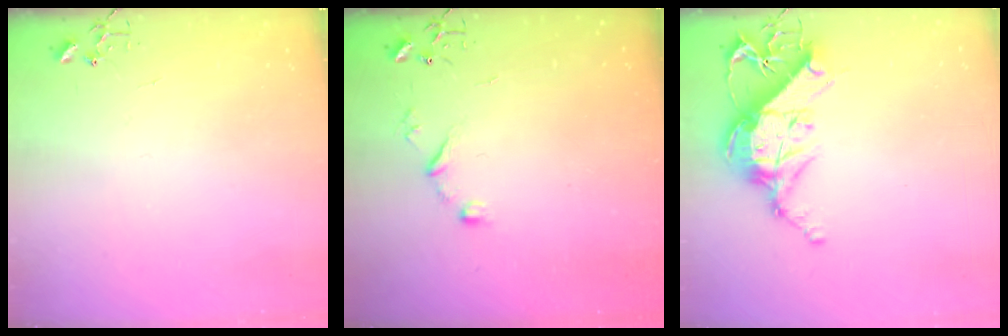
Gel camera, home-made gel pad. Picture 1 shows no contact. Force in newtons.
{"total": 6.6, "press": 6.6, "slide": 0.5}
{"total": 15.3, "press": 15.1, "slide": 2.1}